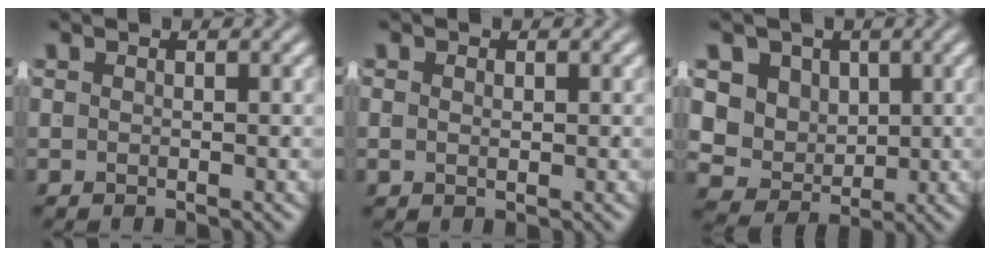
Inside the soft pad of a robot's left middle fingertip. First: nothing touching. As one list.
[{"total": 0.7, "force": [0.0, 0.0, 0.7], "torque": [-0.011, -0.009, 0.008]}, {"total": 11.4, "force": [0.4, 10.2, 5.1], "torque": [-0.139, -0.045, 0.013]}]